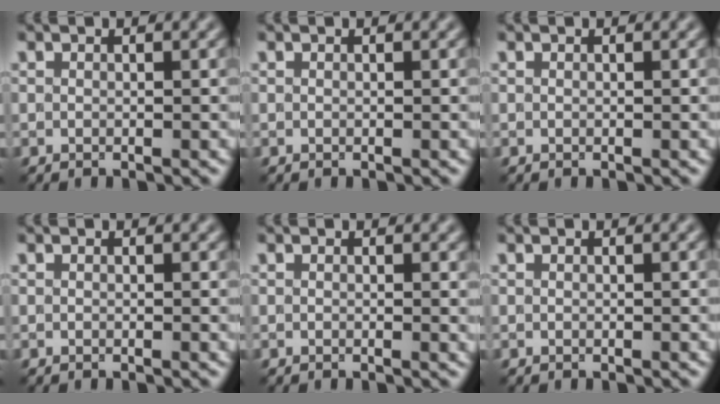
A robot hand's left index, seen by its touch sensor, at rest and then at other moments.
{"total": 0.0}
{"total": 0.0}
{"total": 0.0}
{"total": 0.6, "force": [0.1, 0.2, 0.6], "torque": [-0.009, -0.005, 0.001]}
{"total": 0.0}